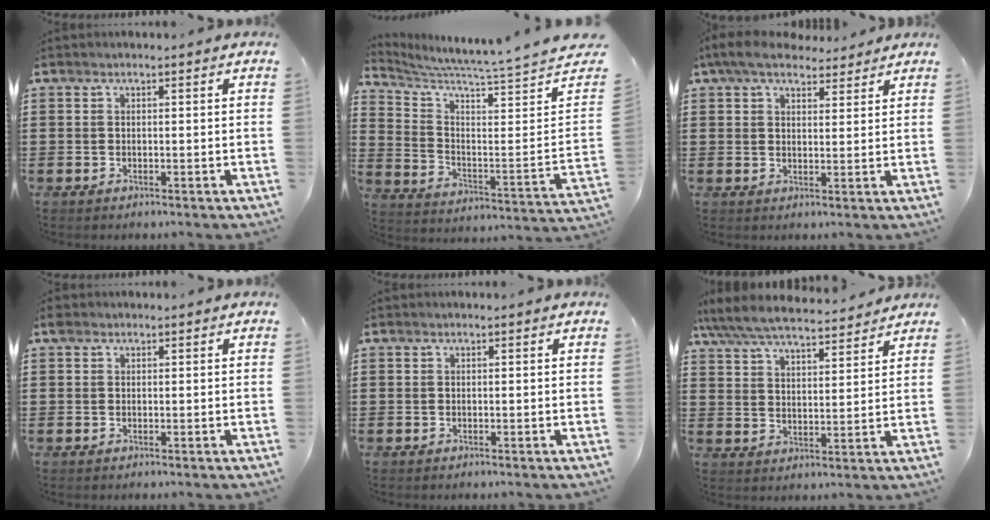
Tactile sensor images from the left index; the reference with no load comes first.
{"total": 5.3, "force": [4.7, -1.4, 2.0], "torque": [-0.063, -0.068, 0.072]}
{"total": 5.9, "force": [5.0, 2.0, 2.3], "torque": [-0.062, -0.005, 0.093]}
{"total": 0.8, "force": [0.5, 0.6, 0.3], "torque": [-0.008, 0.006, 0.009]}
{"total": 0.0}
{"total": 7.1, "force": [6.6, 0.9, 2.3], "torque": [-0.071, -0.032, 0.116]}